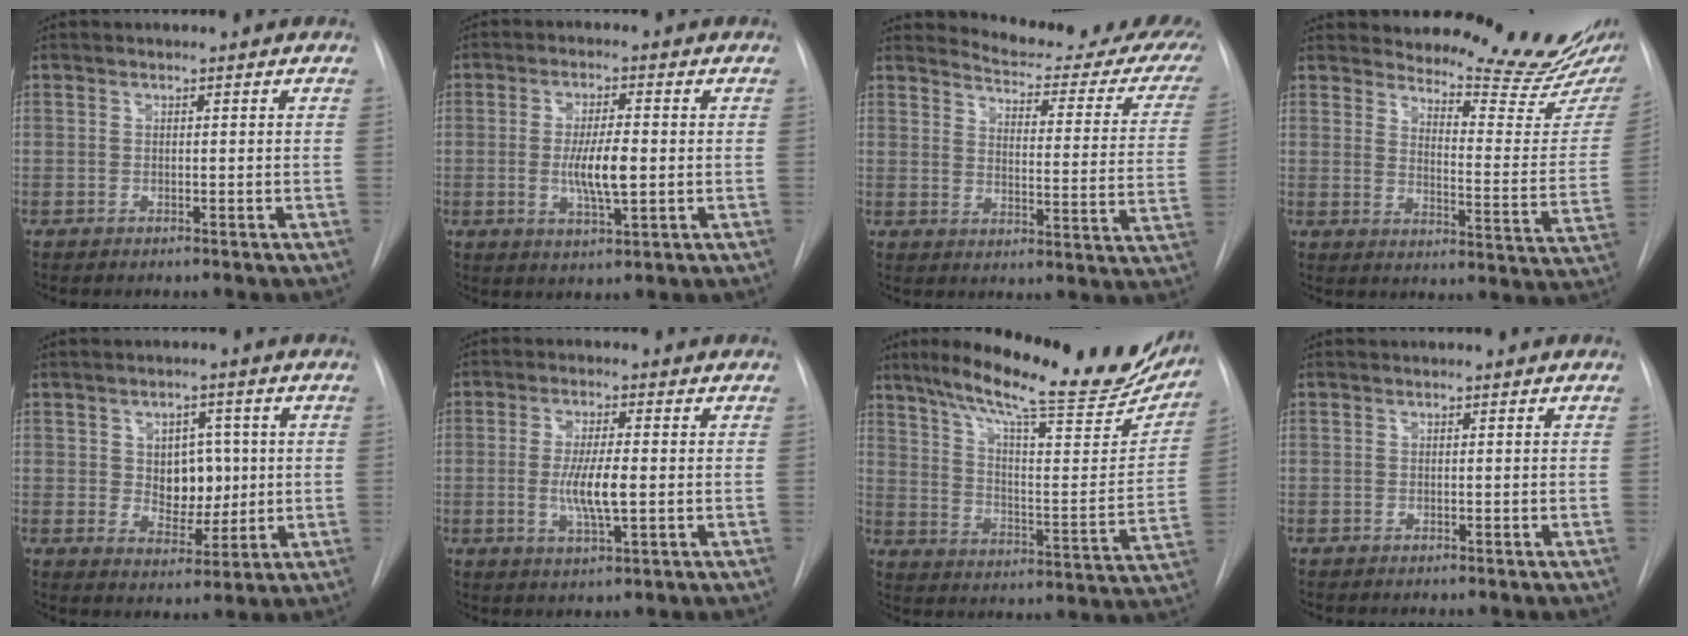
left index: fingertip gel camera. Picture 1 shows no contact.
{"total": 6.7, "force": [-1.3, 1.3, 6.5], "torque": [-0.122, -0.014, -0.020]}
{"total": 18.6, "force": [17.4, 3.2, 5.7], "torque": [-0.056, -0.094, 0.185]}
{"total": 17.1, "force": [15.7, 1.1, 6.7], "torque": [-0.084, -0.111, 0.188]}
{"total": 6.7, "force": [0.1, 4.6, 4.8], "torque": [-0.065, 0.003, 0.015]}
{"total": 6.6, "force": [-1.4, 1.1, 6.4], "torque": [-0.126, -0.015, -0.023]}
{"total": 25.8, "force": [20.5, 4.7, 14.9], "torque": [-0.225, -0.029, 0.279]}
{"total": 0.0}